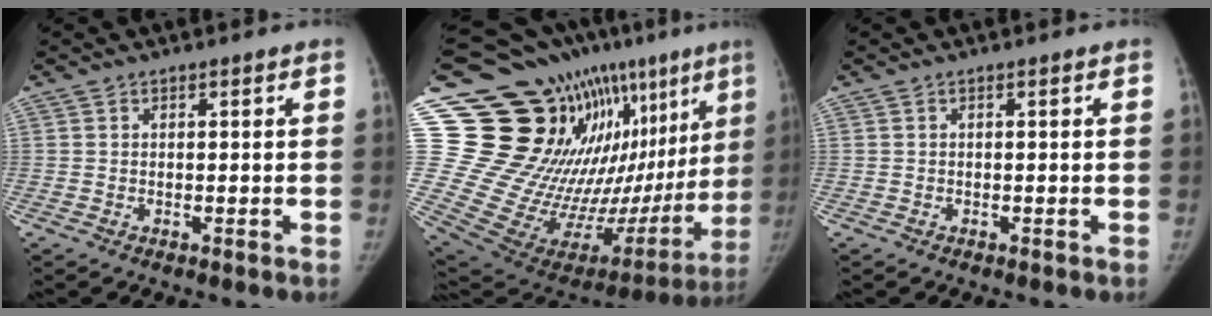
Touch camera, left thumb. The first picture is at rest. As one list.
[{"total": 33.1, "force": [18.3, 13.6, 24.1], "torque": [-0.336, -0.056, 0.316]}, {"total": 0.0}]